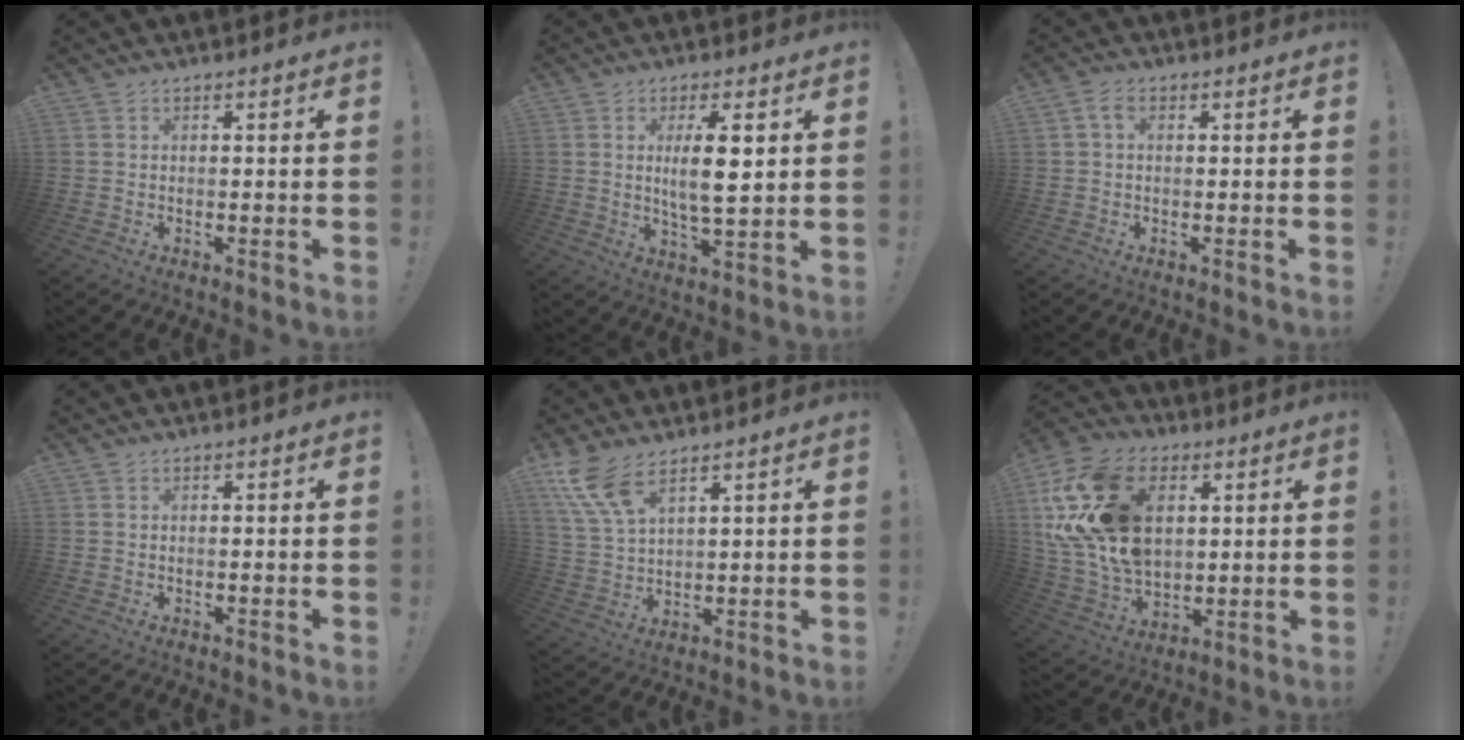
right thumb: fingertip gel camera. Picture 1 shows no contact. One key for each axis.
{"total": 9.2, "fx": 1.9, "fy": 2.3, "fz": 8.7, "tx": -0.162, "ty": -0.008, "tz": 0.024}
{"total": 2.7, "fx": 0.6, "fy": 1.6, "fz": 2.1, "tx": -0.035, "ty": 0.006, "tz": 0.010}
{"total": 0.0}
{"total": 9.5, "fx": 6.7, "fy": 3.2, "fz": 6.0, "tx": -0.132, "ty": -0.026, "tz": 0.129}
{"total": 25.3, "fx": 6.9, "fy": 17.5, "fz": 16.9, "tx": -0.324, "ty": -0.018, "tz": 0.137}